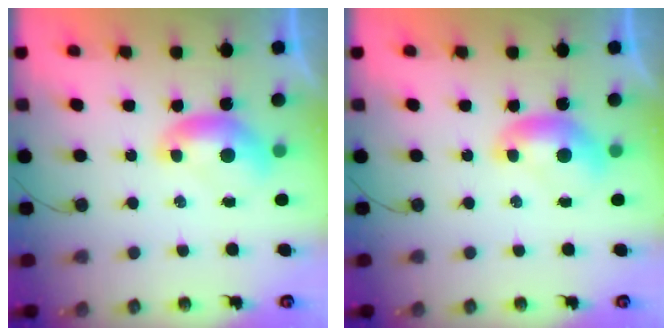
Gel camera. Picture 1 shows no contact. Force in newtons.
{"total": 0.0}